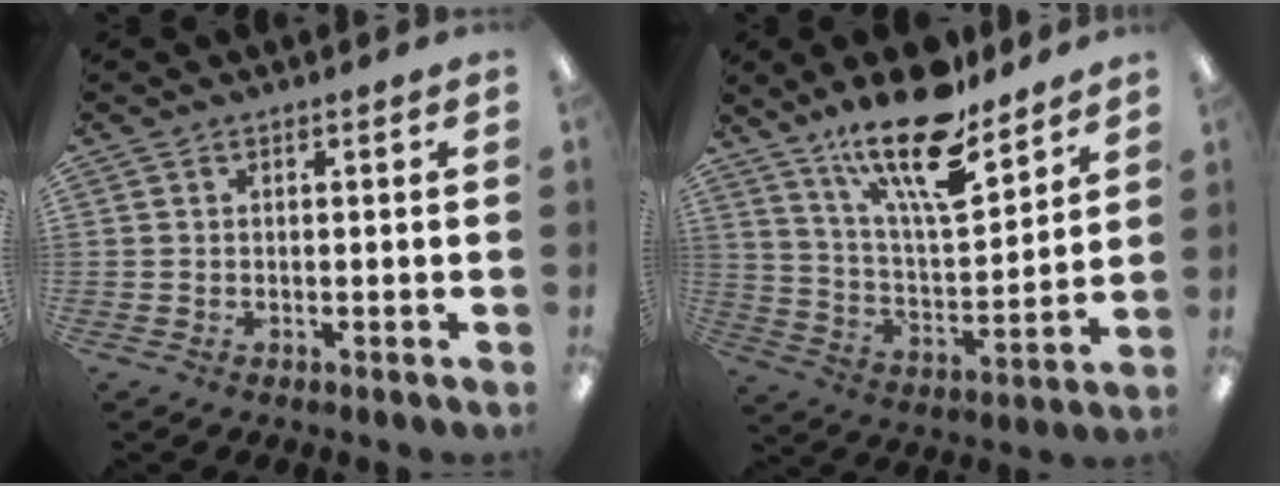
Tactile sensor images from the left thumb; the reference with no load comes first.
{"total": 19.9, "force": [15.1, 5.7, 11.7], "torque": [-0.205, -0.093, 0.254]}